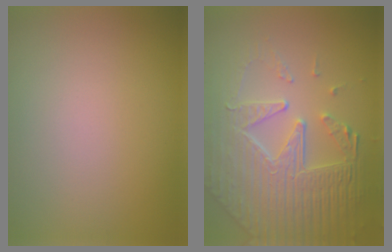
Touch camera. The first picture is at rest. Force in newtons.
{"total": 8.6, "press": 5.9, "slide": 6.3}